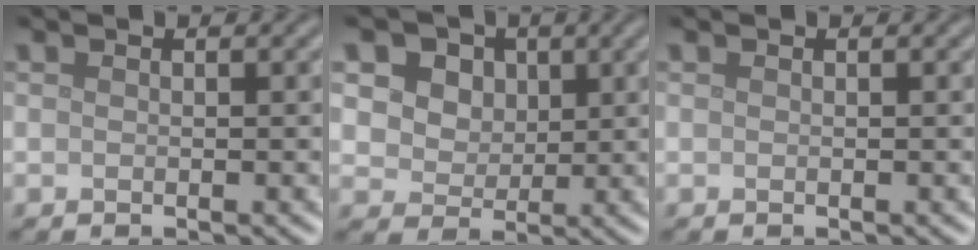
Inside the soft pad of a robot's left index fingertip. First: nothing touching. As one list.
[{"total": 10.7, "force": [5.1, 7.8, 5.2], "torque": [-0.095, 0.029, 0.066]}, {"total": 0.0}]